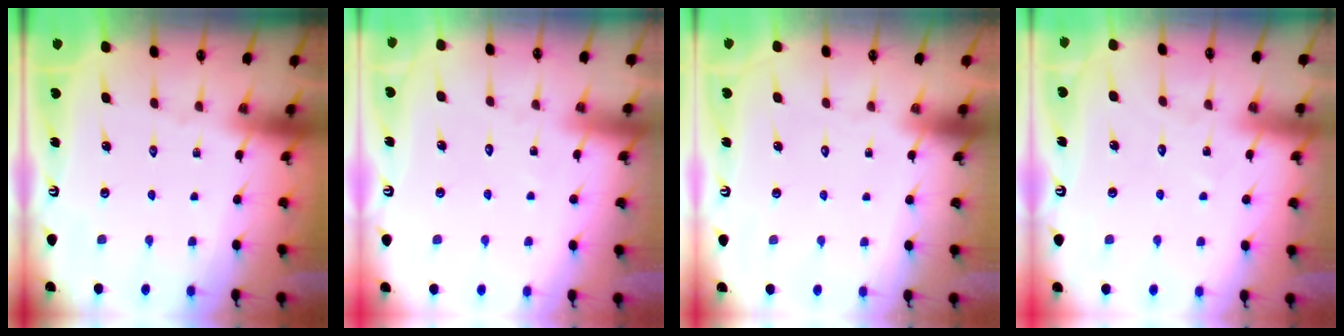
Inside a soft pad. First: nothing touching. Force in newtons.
{"total": 4.1, "press": 4.0, "slide": 0.4}
{"total": 1.6, "press": 1.5, "slide": 0.1}
{"total": 5.0, "press": 5.0, "slide": 0.1}